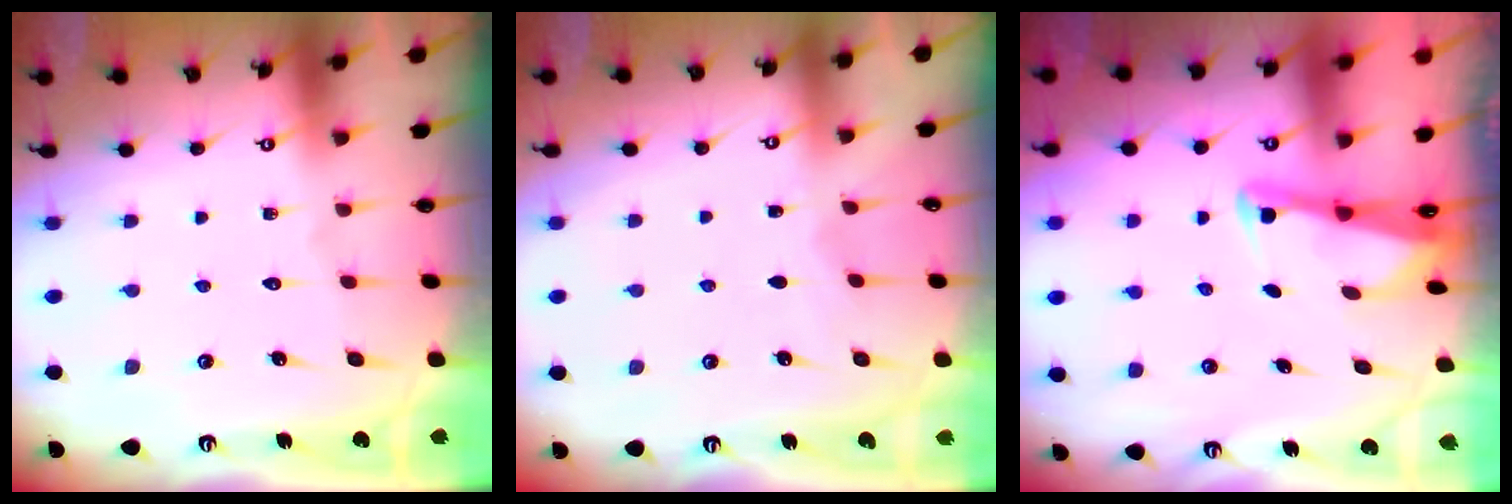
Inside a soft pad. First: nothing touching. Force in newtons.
{"total": 2.3, "press": 2.3, "slide": 0.3}
{"total": 2.6, "press": 2.6, "slide": 0.2}